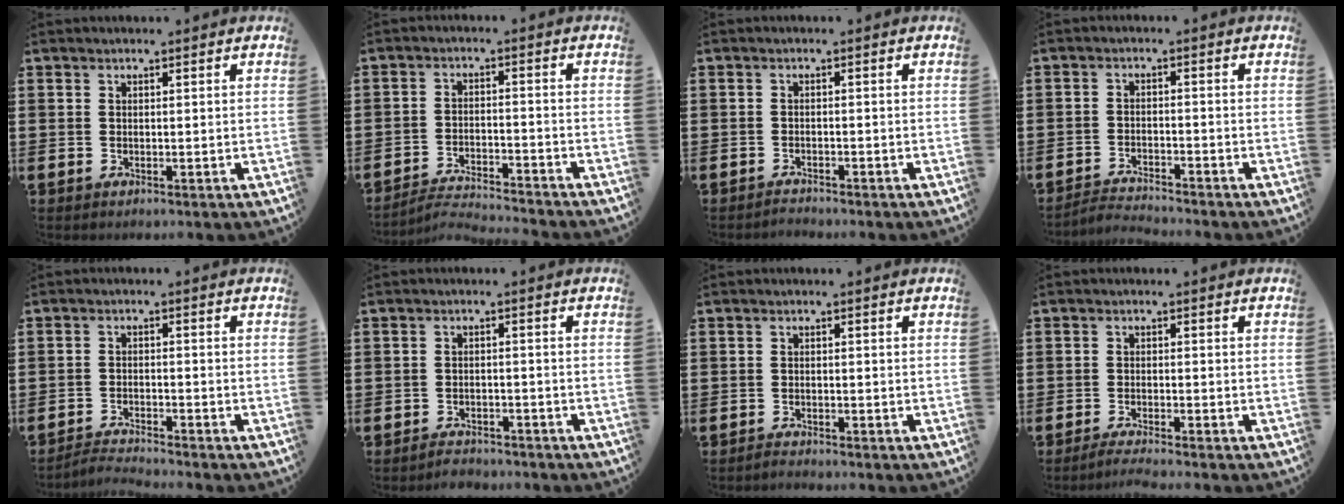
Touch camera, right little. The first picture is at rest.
{"total": 3.5, "force": [-3.4, -0.1, 0.3], "torque": [-0.008, -0.001, -0.073]}
{"total": 1.2, "force": [-1.2, 0.0, -0.1], "torque": [-0.001, 0.002, -0.025]}
{"total": 2.4, "force": [-2.4, -0.1, 0.0], "torque": [-0.004, 0.002, -0.050]}
{"total": 2.2, "force": [-2.2, -0.2, 0.1], "torque": [-0.004, 0.002, -0.046]}
{"total": 2.0, "force": [-2.0, 0.2, -0.1], "torque": [-0.005, 0.004, -0.044]}
{"total": 1.0, "force": [-1.0, 0.0, 0.0], "torque": [-0.003, -0.001, -0.021]}
{"total": 1.6, "force": [-1.4, -0.1, 0.8], "torque": [-0.012, 0.000, -0.026]}